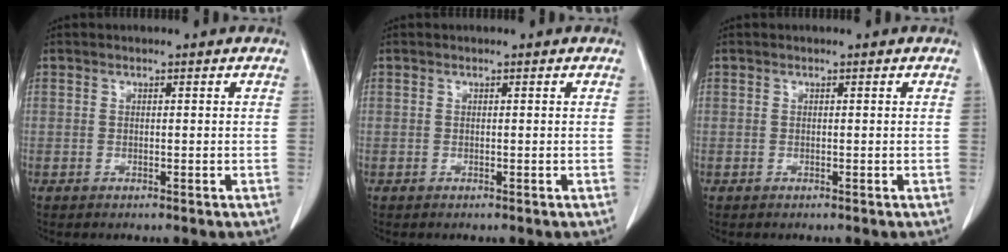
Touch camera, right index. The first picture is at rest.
{"total": 0.0}
{"total": 0.0}